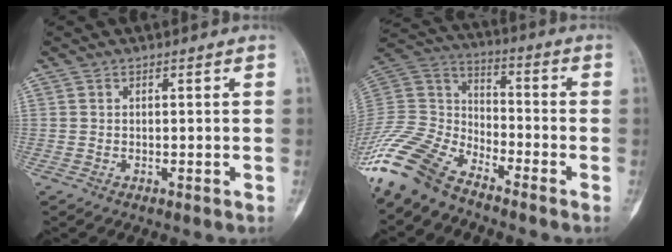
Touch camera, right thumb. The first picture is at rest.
{"total": 15.9, "force": [-12.8, 6.5, 6.9], "torque": [-0.135, 0.067, -0.259]}